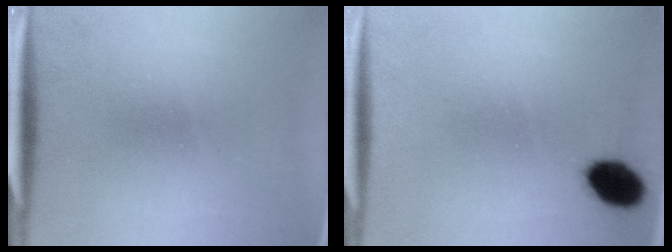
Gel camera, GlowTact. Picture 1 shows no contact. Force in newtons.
{"total": 7.5}